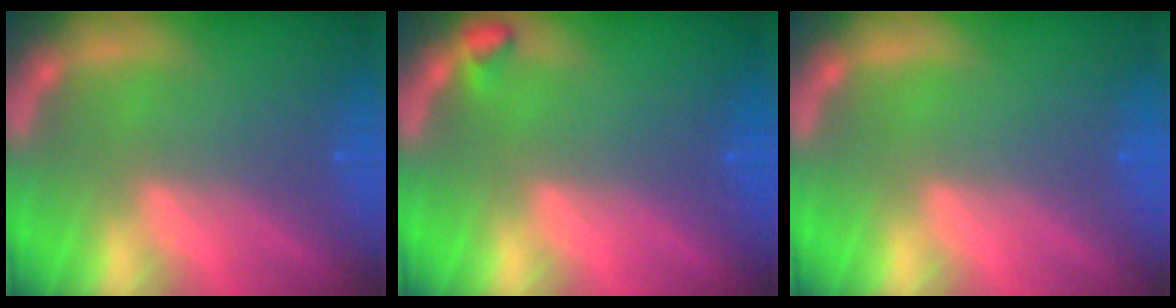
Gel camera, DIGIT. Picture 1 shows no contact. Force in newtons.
{"total": 0.9}
{"total": 0.0}